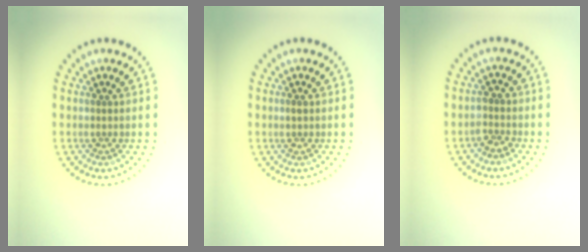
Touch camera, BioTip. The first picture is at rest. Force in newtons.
{"total": 0.8, "press": 0.8, "slide": 0.1}
{"total": 1.4, "press": 1.2, "slide": 0.6}